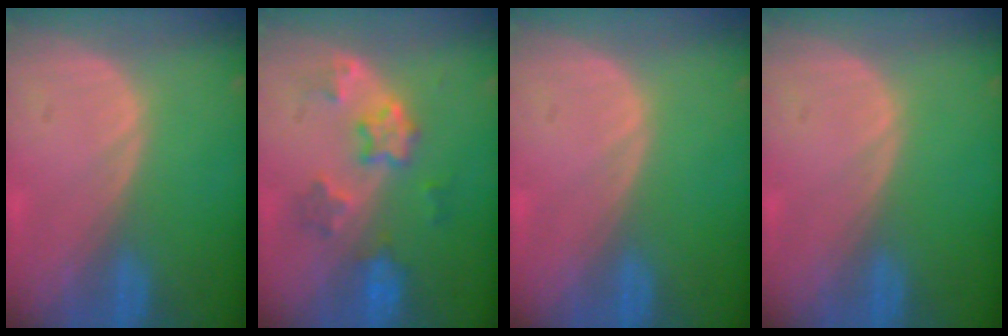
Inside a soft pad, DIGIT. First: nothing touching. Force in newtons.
{"total": 5.7, "press": 5.7, "slide": 0.4}
{"total": 0.0}
{"total": 0.0}